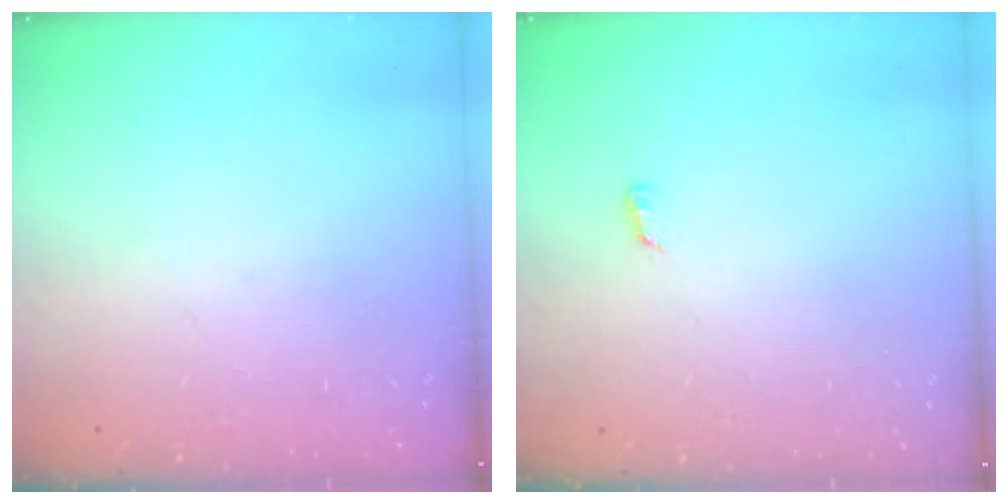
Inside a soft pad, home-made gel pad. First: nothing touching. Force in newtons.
{"total": 6.4, "press": 3.8, "slide": 5.1}